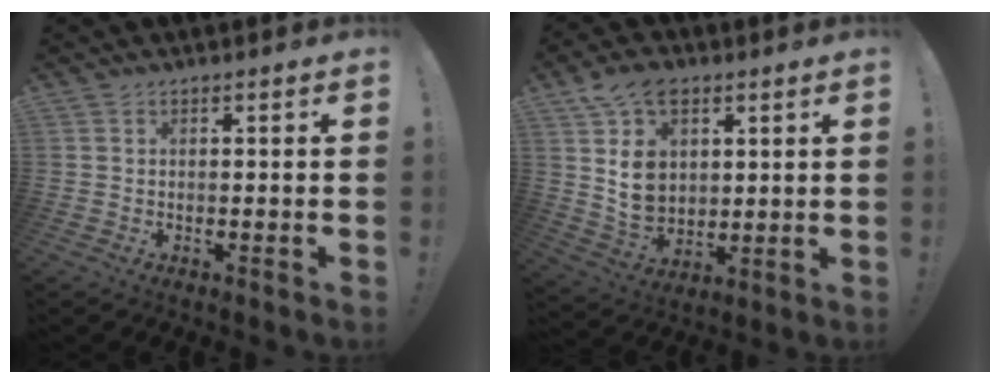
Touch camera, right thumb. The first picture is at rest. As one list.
[{"total": 14.6, "force": [5.7, 10.7, 8.0], "torque": [-0.143, -0.021, 0.110]}]